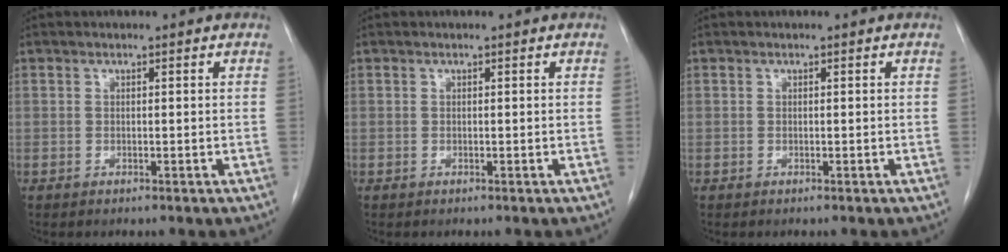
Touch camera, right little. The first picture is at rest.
{"total": 0.0}
{"total": 0.0}